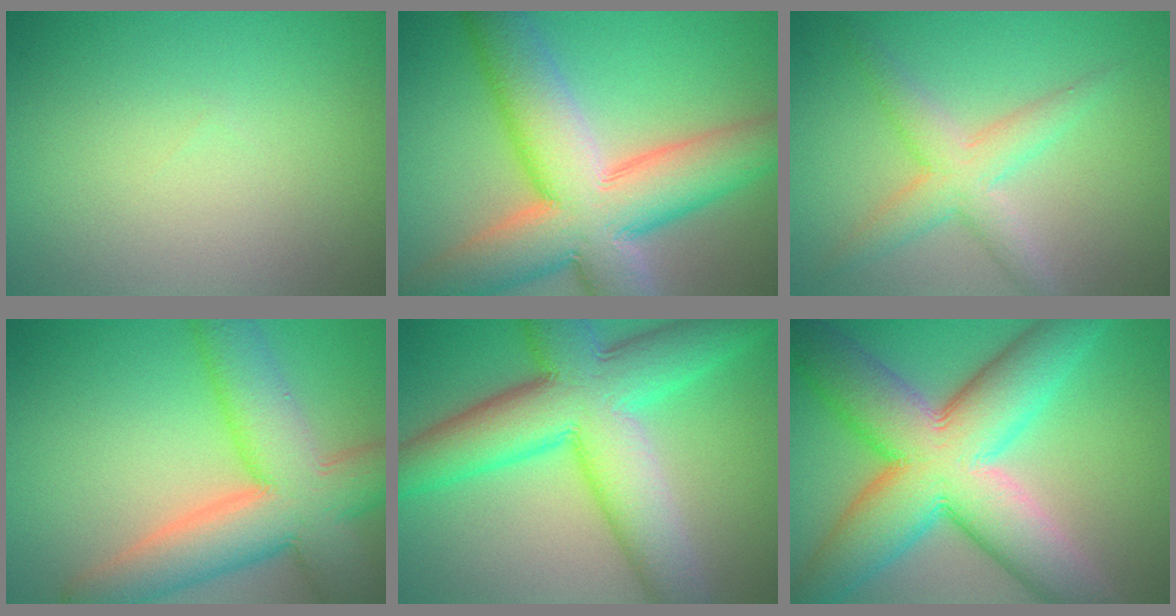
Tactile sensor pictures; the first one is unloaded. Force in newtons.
{"total": 13.2, "press": 13.1, "slide": 0.9}
{"total": 3.6, "press": 3.6, "slide": 0.1}
{"total": 10.8, "press": 10.7, "slide": 0.8}
{"total": 11.8, "press": 11.8, "slide": 0.1}
{"total": 14.0, "press": 14.0, "slide": 0.7}